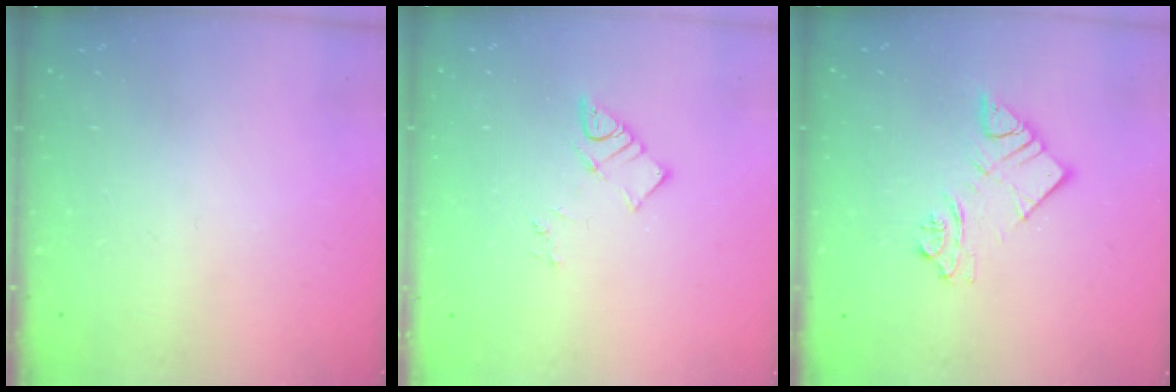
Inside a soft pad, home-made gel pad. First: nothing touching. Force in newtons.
{"total": 3.4, "press": 3.4, "slide": 0.2}
{"total": 9.8, "press": 9.7, "slide": 0.9}